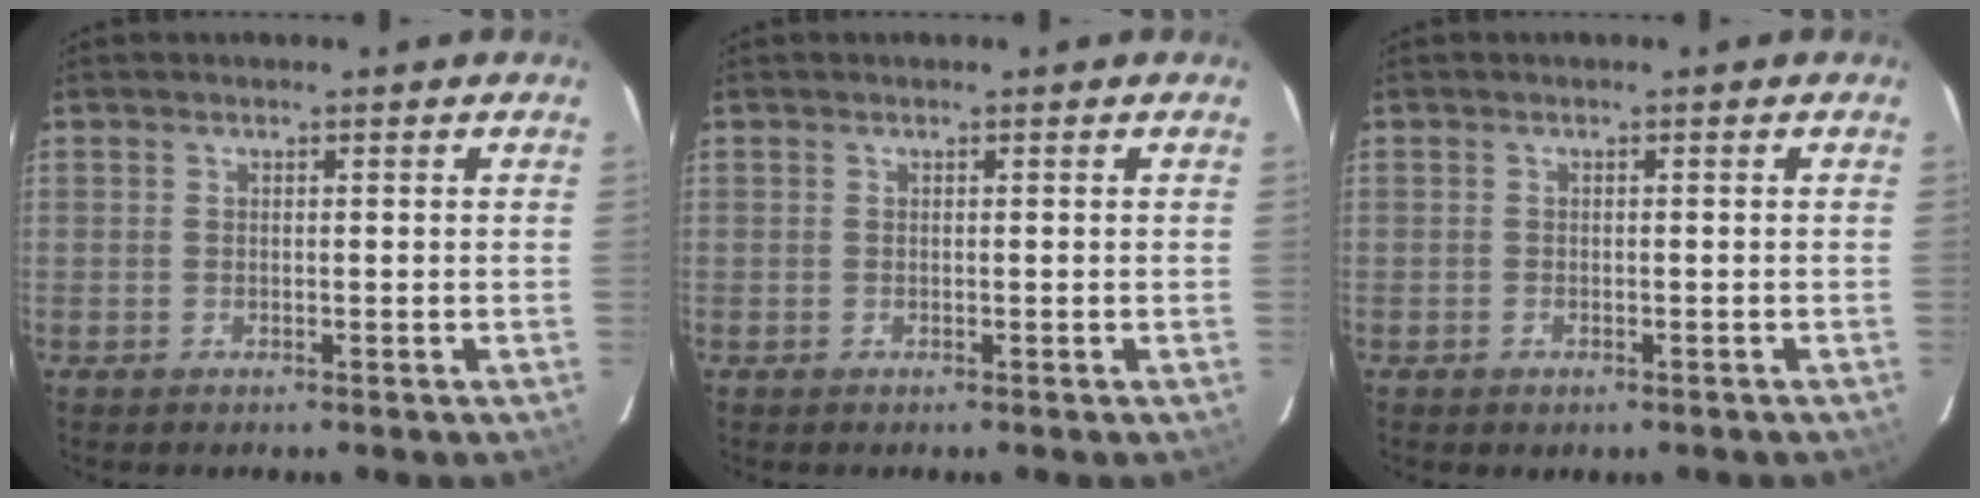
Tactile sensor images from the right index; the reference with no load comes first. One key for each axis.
{"total": 0.0}
{"total": 1.4, "fx": -0.8, "fy": 1.1, "fz": 0.5, "tx": -0.011, "ty": -0.001, "tz": -0.008}